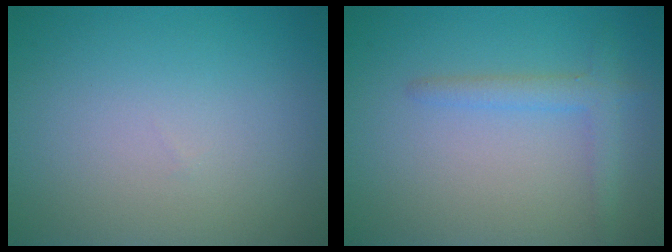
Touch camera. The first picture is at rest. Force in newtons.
{"total": 2.1, "press": 2.1, "slide": 0.1}